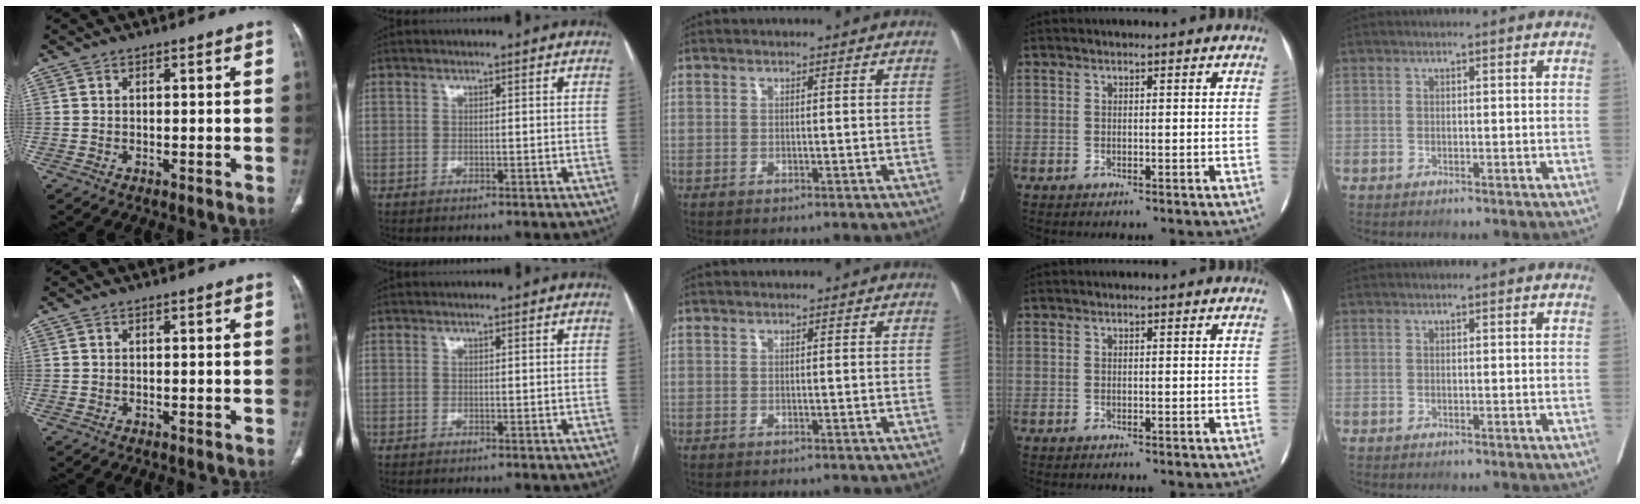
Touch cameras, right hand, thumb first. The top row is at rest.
{}